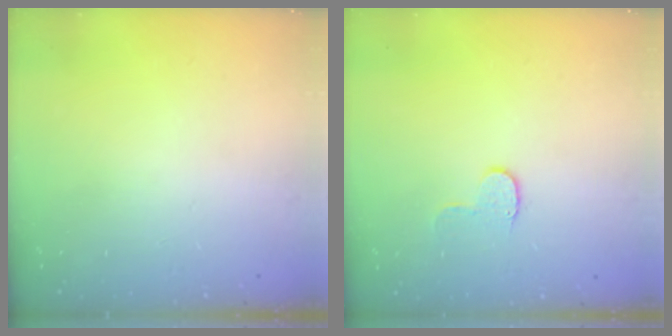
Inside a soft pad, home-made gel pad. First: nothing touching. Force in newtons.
{"total": 4.6, "press": 4.6, "slide": 0.5}